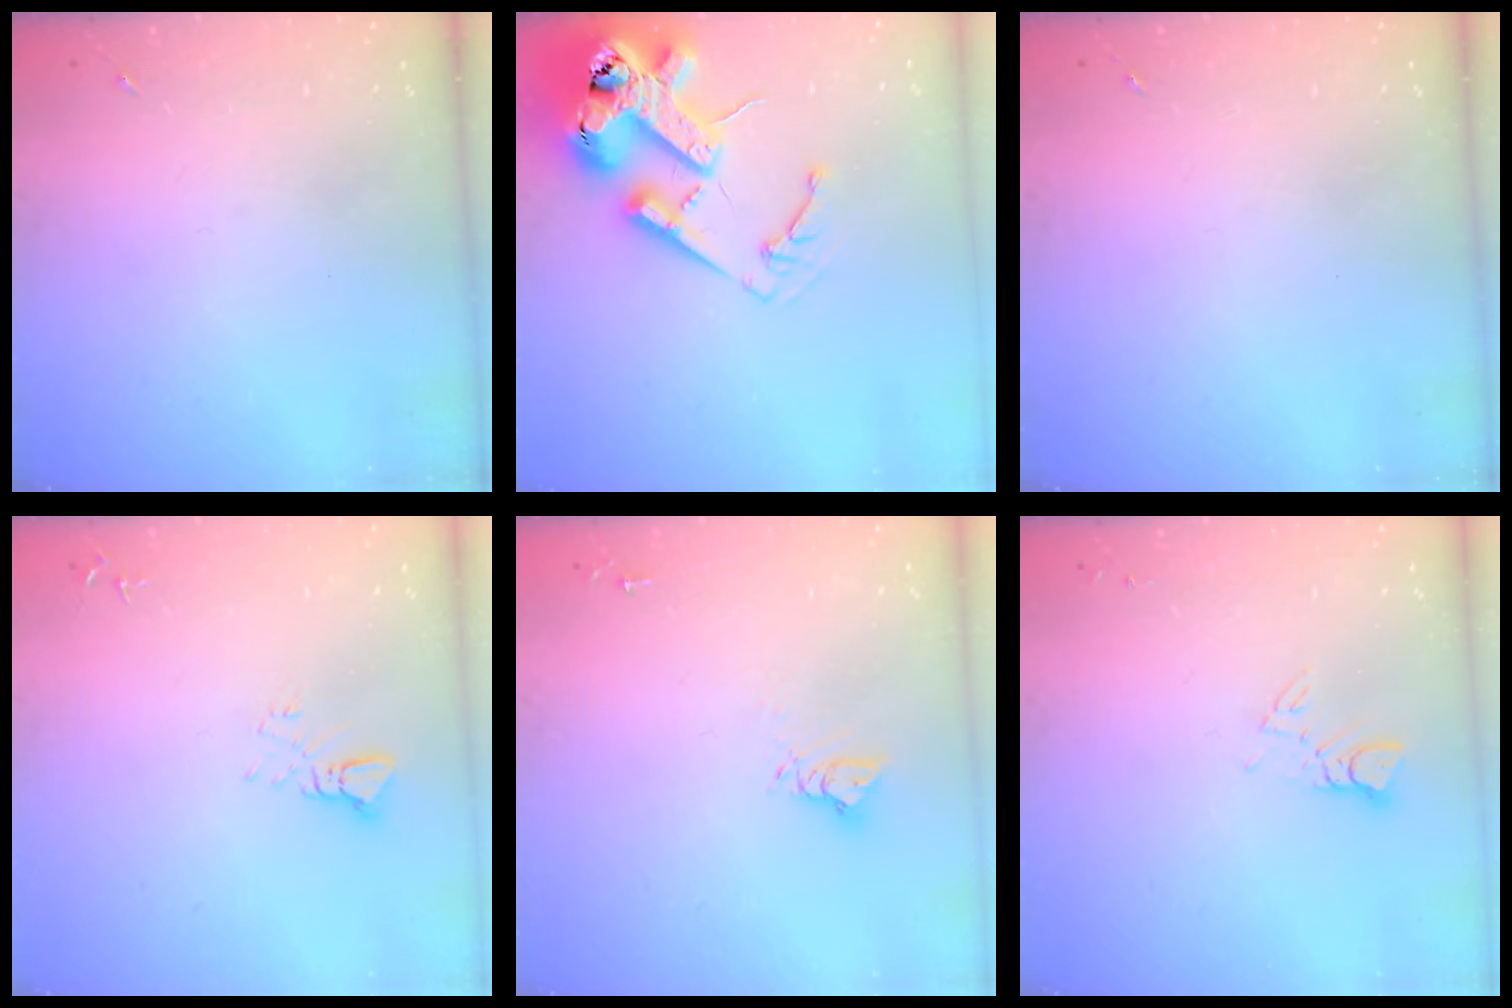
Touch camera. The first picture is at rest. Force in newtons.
{"total": 24.1, "press": 23.9, "slide": 3.2}
{"total": 0.0}
{"total": 3.1, "press": 3.1, "slide": 0.1}
{"total": 6.2, "press": 6.2, "slide": 0.3}
{"total": 4.5, "press": 4.5, "slide": 0.5}